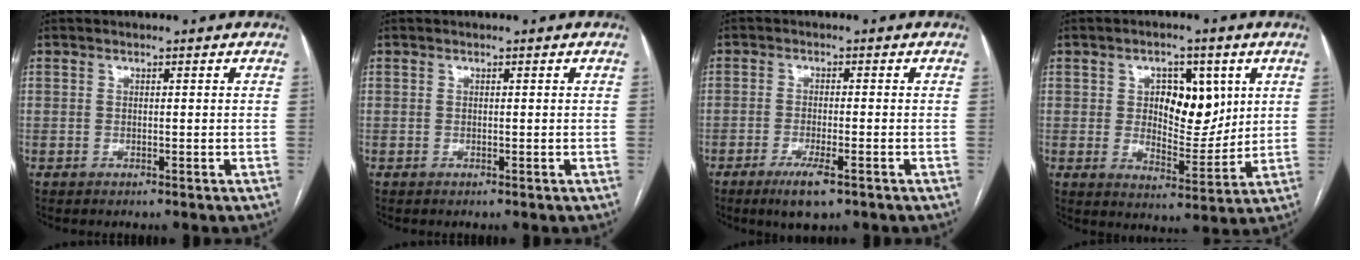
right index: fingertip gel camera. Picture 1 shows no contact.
{"total": 0.0}
{"total": 5.0, "force": [-2.9, 1.0, 3.9], "torque": [-0.076, -0.009, -0.047]}
{"total": 9.8, "force": [3.0, 5.3, 7.6], "torque": [-0.108, 0.009, 0.055]}